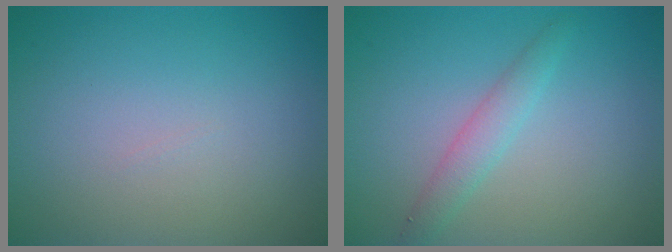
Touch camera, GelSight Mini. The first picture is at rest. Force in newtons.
{"total": 2.5, "press": 2.5, "slide": 0.1}